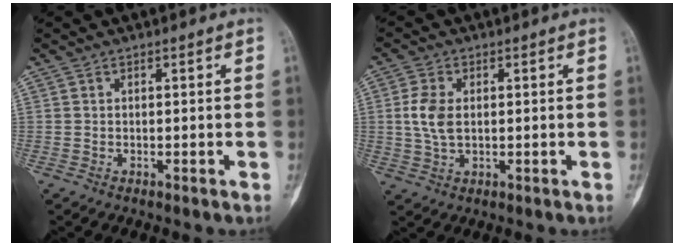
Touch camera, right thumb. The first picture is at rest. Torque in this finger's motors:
{"motor_torque": [0.05, 1.65, 0.68, -0.07, 0.04]}